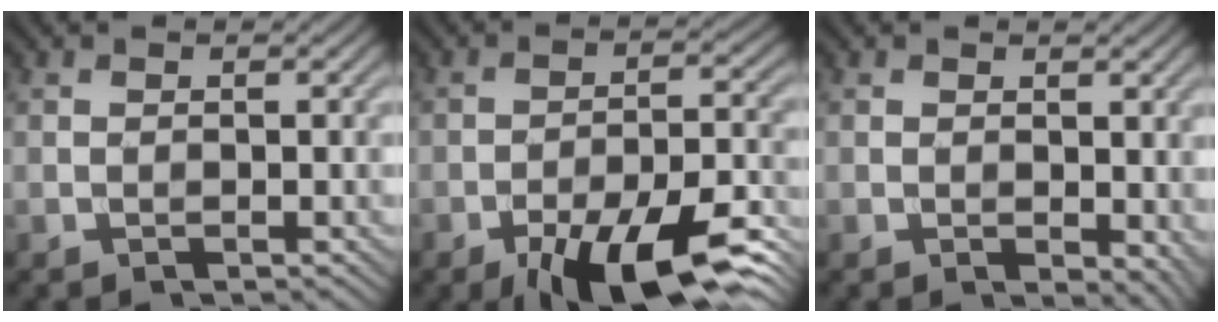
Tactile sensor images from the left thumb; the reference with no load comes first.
{"total": 12.7, "force": [-7.9, 4.1, 9.1], "torque": [-0.148, -0.002, -0.131]}
{"total": 3.2, "force": [0.0, 1.9, 2.5], "torque": [-0.029, -0.009, 0.003]}